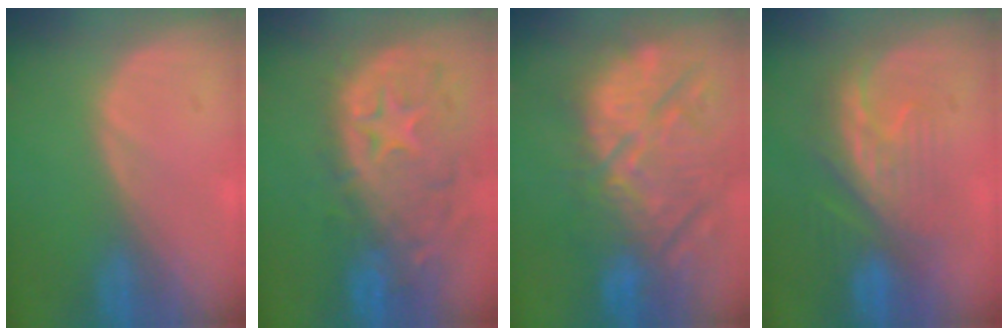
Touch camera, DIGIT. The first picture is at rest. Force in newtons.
{"total": 13.9, "press": 11.4, "slide": 8.1}
{"total": 14.8, "press": 12.9, "slide": 7.3}
{"total": 8.5, "press": 8.3, "slide": 1.9}